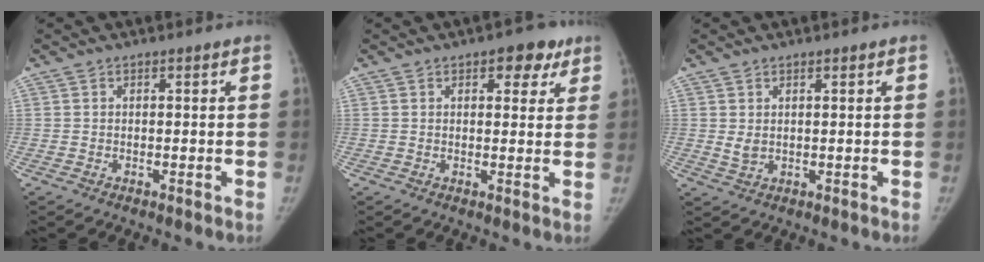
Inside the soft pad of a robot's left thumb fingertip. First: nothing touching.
{"total": 5.7, "force": [3.0, 3.2, 3.5], "torque": [-0.008, -0.007, 0.031]}
{"total": 2.8, "force": [0.8, 1.7, 2.1], "torque": [-0.034, -0.011, 0.024]}